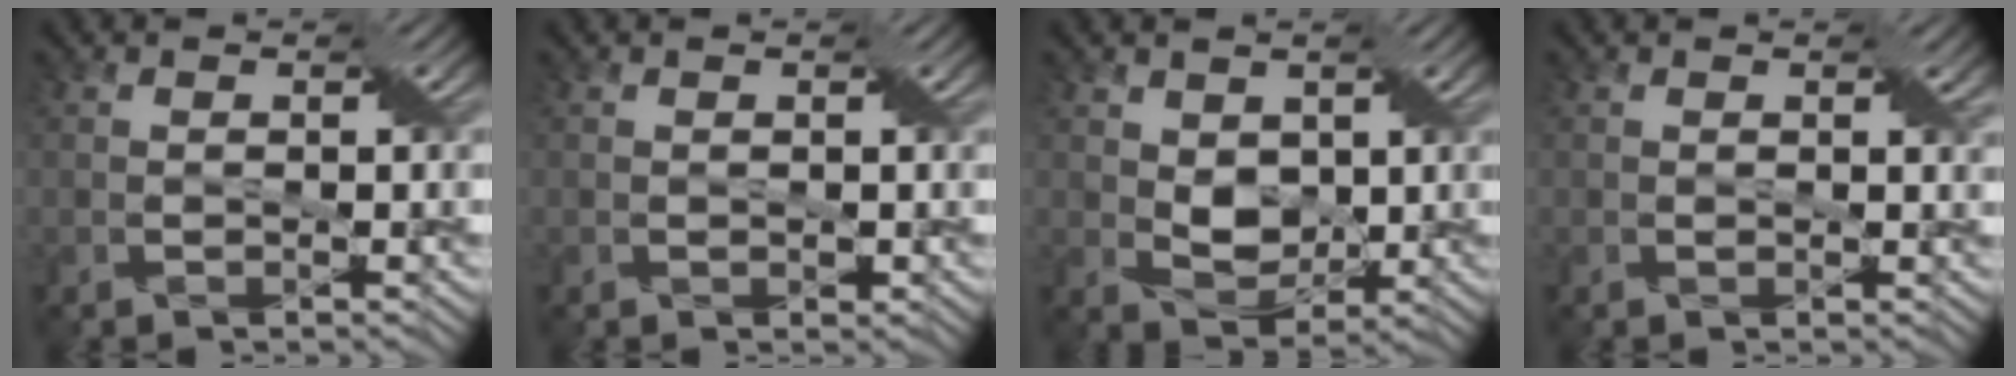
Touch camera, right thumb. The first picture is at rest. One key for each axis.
{"total": 0.6, "fx": 0.2, "fy": 0.5, "fz": 0.2, "tx": -0.005, "ty": -0.004, "tz": 0.005}
{"total": 4.4, "fx": 1.3, "fy": 3.3, "fz": 2.6, "tx": -0.062, "ty": -0.006, "tz": 0.025}
{"total": 0.9, "fx": 0.6, "fy": 0.4, "fz": 0.5, "tx": -0.007, "ty": -0.003, "tz": 0.011}